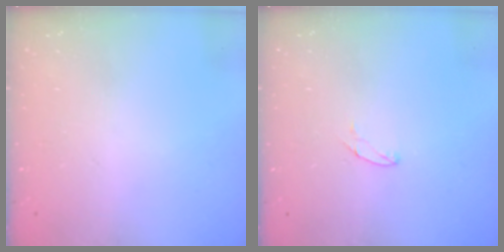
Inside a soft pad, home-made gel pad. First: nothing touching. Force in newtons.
{"total": 4.2, "press": 4.2, "slide": 0.3}